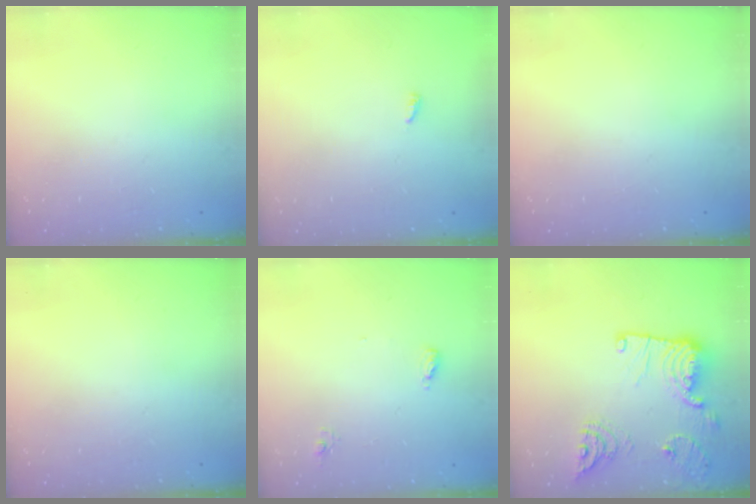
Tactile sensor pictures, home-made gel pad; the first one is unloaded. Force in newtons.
{"total": 2.5, "press": 2.5, "slide": 0.2}
{"total": 0.0}
{"total": 0.0}
{"total": 4.7, "press": 4.5, "slide": 1.1}
{"total": 19.2, "press": 19.2, "slide": 1.1}